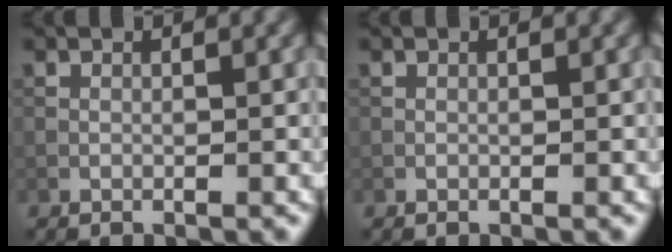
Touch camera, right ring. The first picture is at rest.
{"total": 0.0}